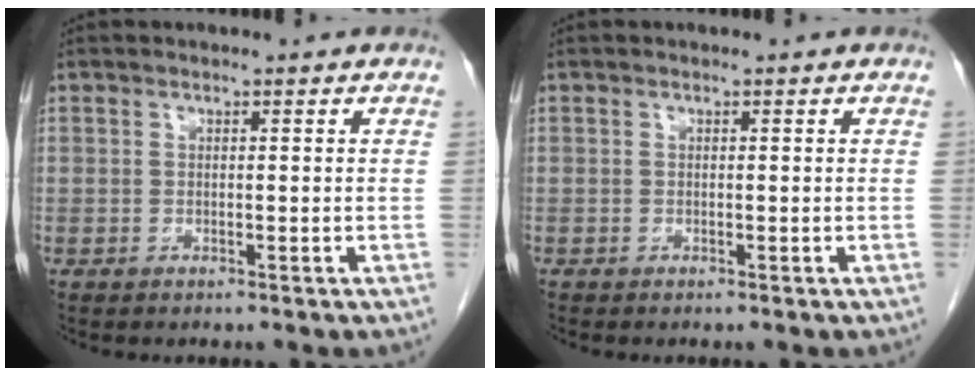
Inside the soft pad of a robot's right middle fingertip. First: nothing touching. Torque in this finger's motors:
{"motor_torque": [0.59, -0.40, 0.04, 0.01]}